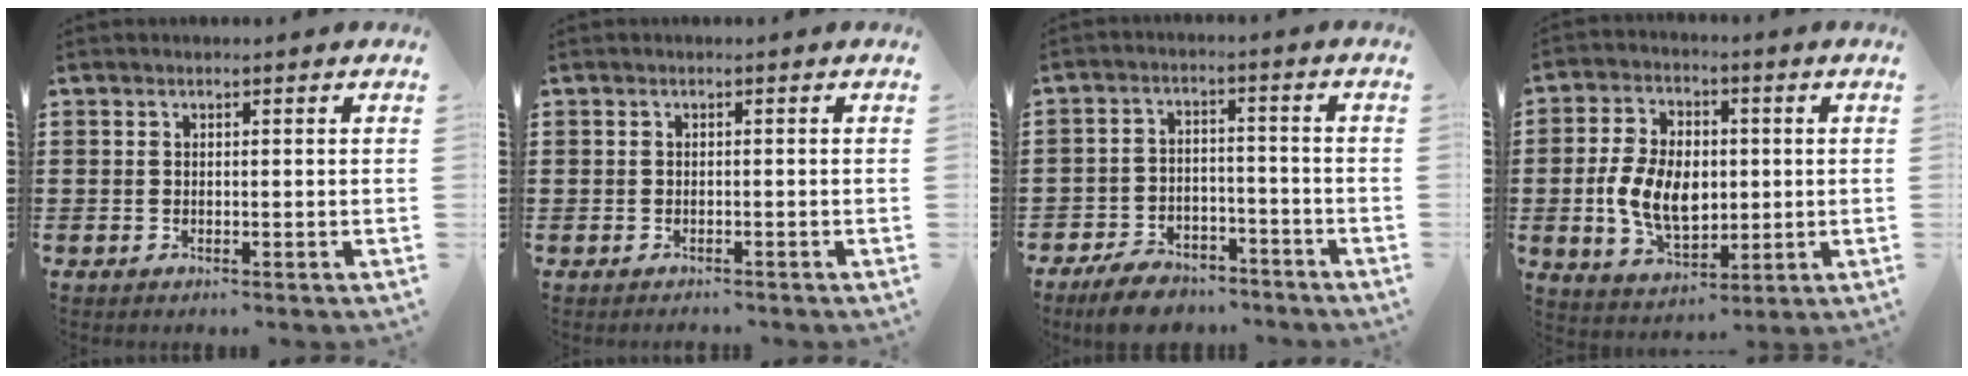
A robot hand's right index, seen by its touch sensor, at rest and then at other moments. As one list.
[{"total": 0.7, "force": [-0.7, 0.3, -0.1], "torque": [0.000, 0.002, -0.016]}, {"total": 5.9, "force": [-5.4, 1.9, 1.4], "torque": [-0.025, 0.019, -0.105]}, {"total": 9.3, "force": [-0.6, 6.0, 7.0], "torque": [-0.159, 0.011, -0.012]}]